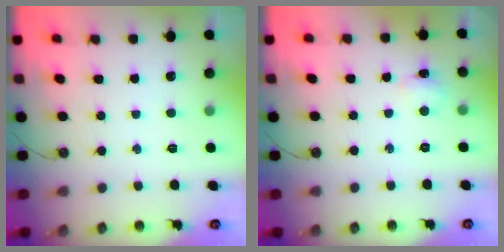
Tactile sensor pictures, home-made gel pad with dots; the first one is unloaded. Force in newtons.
{"total": 5.1, "press": 4.7, "slide": 2.0}